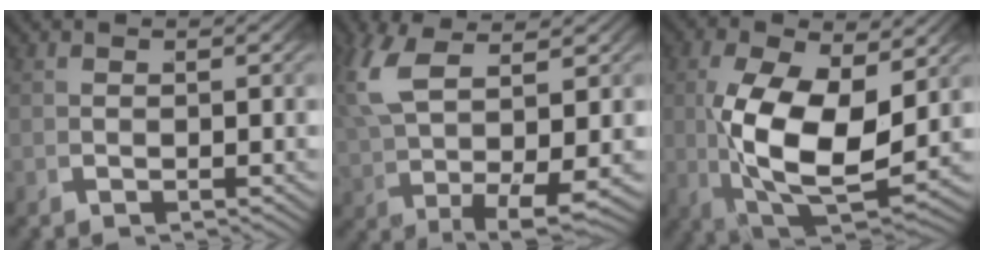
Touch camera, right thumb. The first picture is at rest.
{"total": 6.3, "force": [1.2, 2.9, 5.4], "torque": [-0.136, -0.015, 0.043]}
{"total": 12.7, "force": [-0.3, 7.4, 10.2], "torque": [-0.240, -0.056, 0.026]}